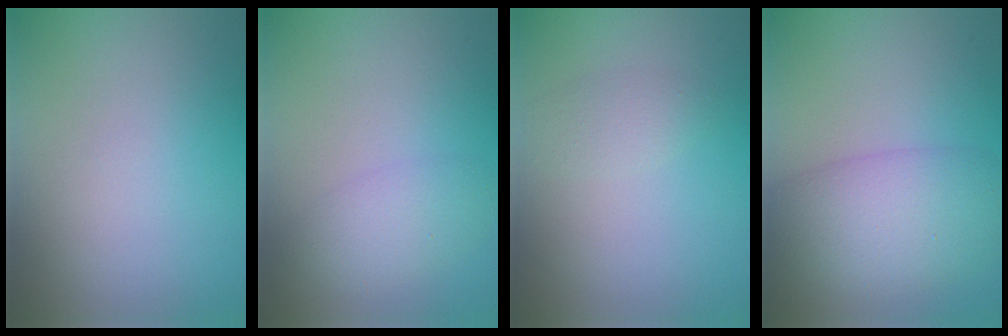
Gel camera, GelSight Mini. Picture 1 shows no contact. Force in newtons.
{"total": 2.8, "press": 2.8, "slide": 0.2}
{"total": 1.6, "press": 1.6, "slide": 0.1}
{"total": 7.3, "press": 7.3, "slide": 0.3}